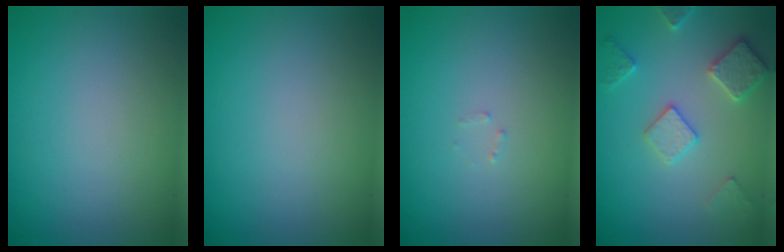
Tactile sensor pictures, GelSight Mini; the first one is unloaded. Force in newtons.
{"total": 0.0}
{"total": 0.6, "press": 0.6, "slide": 0.1}
{"total": 2.9, "press": 2.8, "slide": 0.5}